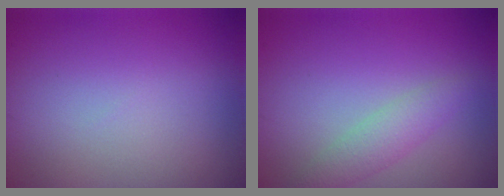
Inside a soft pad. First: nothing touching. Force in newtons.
{"total": 2.2, "press": 2.2, "slide": 0.1}